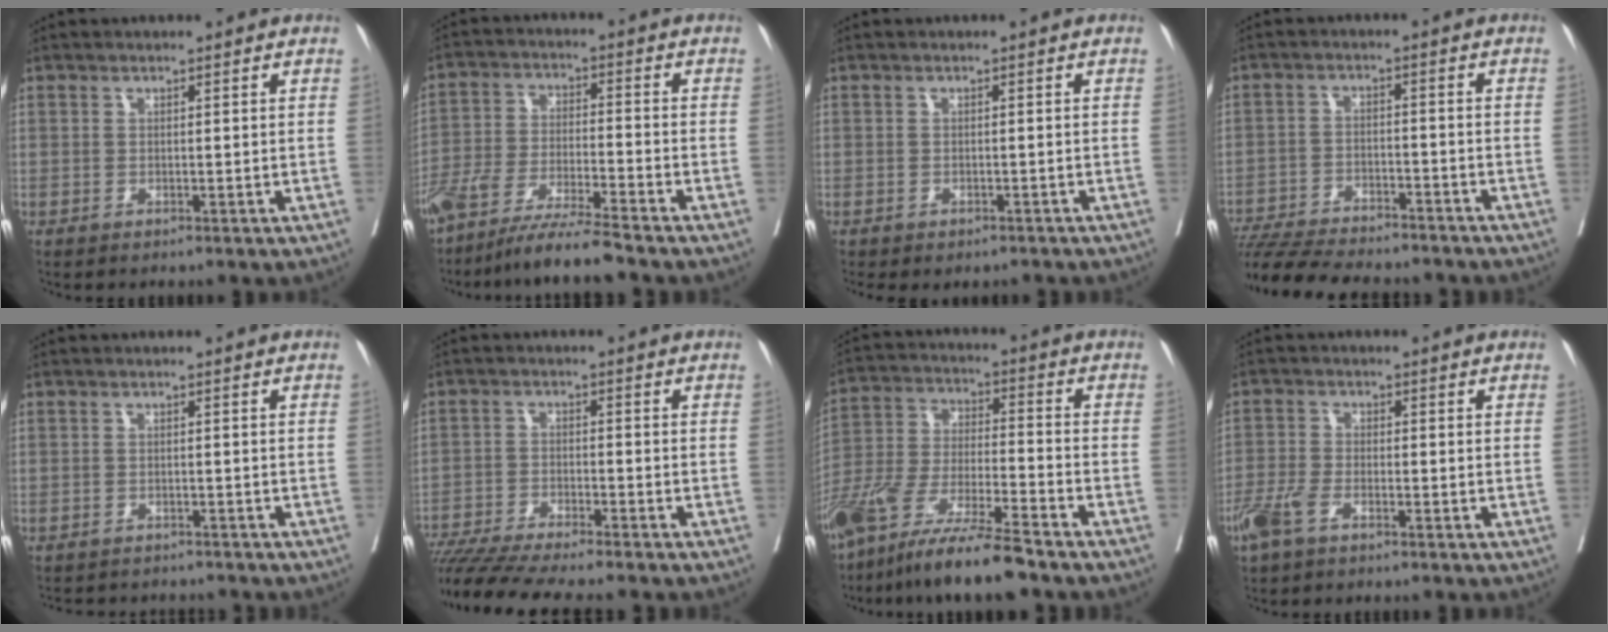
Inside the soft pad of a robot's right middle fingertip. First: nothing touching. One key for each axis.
{"total": 10.0, "fx": -8.4, "fy": -0.6, "fz": 5.3, "tx": -0.091, "ty": -0.025, "tz": -0.154}
{"total": 4.0, "fx": -3.2, "fy": 2.1, "fz": 1.1, "tx": -0.007, "ty": 0.007, "tz": -0.041}
{"total": 17.1, "fx": -15.4, "fy": 2.8, "fz": 6.9, "tx": -0.143, "ty": -0.021, "tz": -0.228}
{"total": 7.3, "fx": -7.0, "fy": 1.7, "fz": 1.4, "tx": -0.015, "ty": 0.002, "tz": -0.087}
{"total": 15.9, "fx": -13.9, "fy": 0.2, "fz": 7.5, "tx": -0.129, "ty": -0.028, "tz": -0.224}
{"total": 15.0, "fx": -11.6, "fy": 0.8, "fz": 9.5, "tx": -0.196, "ty": -0.033, "tz": -0.216}
{"total": 4.4, "fx": -2.9, "fy": 1.6, "fz": 2.8, "tx": -0.070, "ty": -0.002, "tz": -0.059}